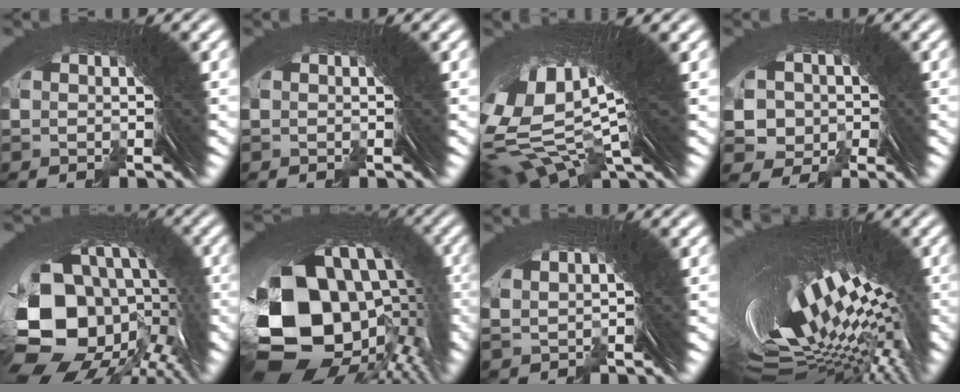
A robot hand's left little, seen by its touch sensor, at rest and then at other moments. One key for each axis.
{"total": 0.0}
{"total": 18.1, "fx": 4.2, "fy": 11.2, "fz": 13.5, "tx": -0.285, "ty": -0.034, "tz": 0.080}
{"total": 9.6, "fx": -2.3, "fy": 8.8, "fz": 3.0, "tx": -0.111, "ty": -0.060, "tz": -0.030}
{"total": 19.7, "fx": -3.4, "fy": 14.0, "fz": 13.4, "tx": -0.259, "ty": -0.067, "tz": -0.039}
{"total": 24.2, "fx": -3.7, "fy": 15.9, "fz": 17.8, "tx": -0.316, "ty": -0.066, "tz": -0.034}
{"total": 0.8, "fx": 0.4, "fy": 0.7, "fz": -0.3, "tx": -0.004, "ty": -0.008, "tz": 0.022}
{"total": 23.5, "fx": -0.8, "fy": 11.8, "fz": 20.3, "tx": -0.337, "ty": -0.027, "tz": 0.007}